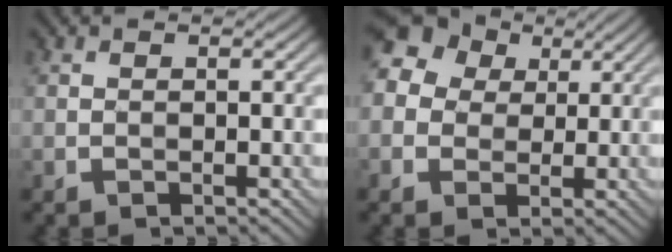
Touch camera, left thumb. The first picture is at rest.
{"total": 12.0, "force": [4.1, 9.9, 5.3], "torque": [-0.156, 0.031, 0.060]}